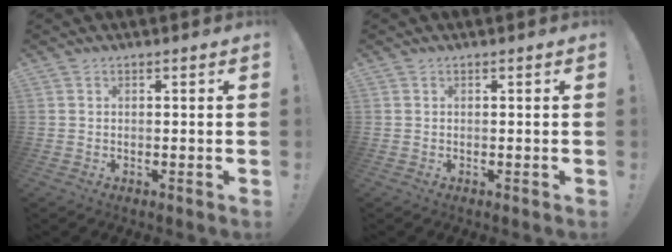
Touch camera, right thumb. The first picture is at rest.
{"total": 0.0}